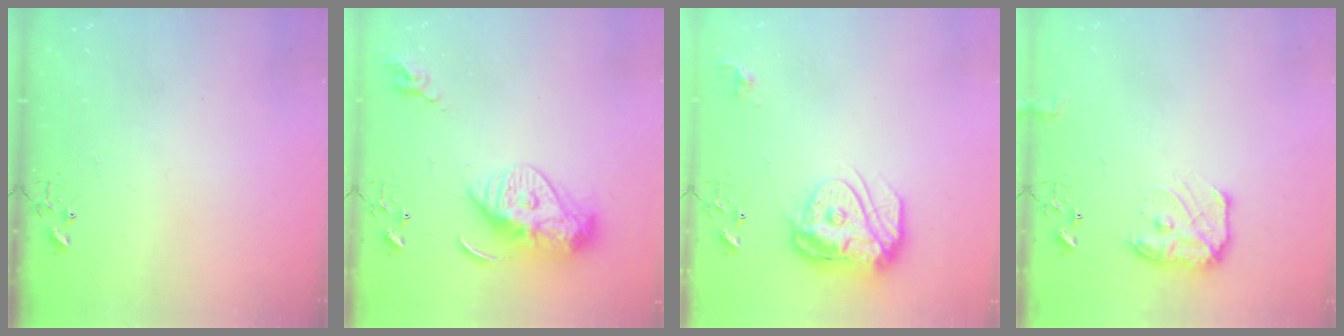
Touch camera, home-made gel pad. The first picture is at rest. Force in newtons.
{"total": 15.5, "press": 15.4, "slide": 1.3}
{"total": 17.0, "press": 16.9, "slide": 1.4}
{"total": 11.8, "press": 11.8, "slide": 0.6}